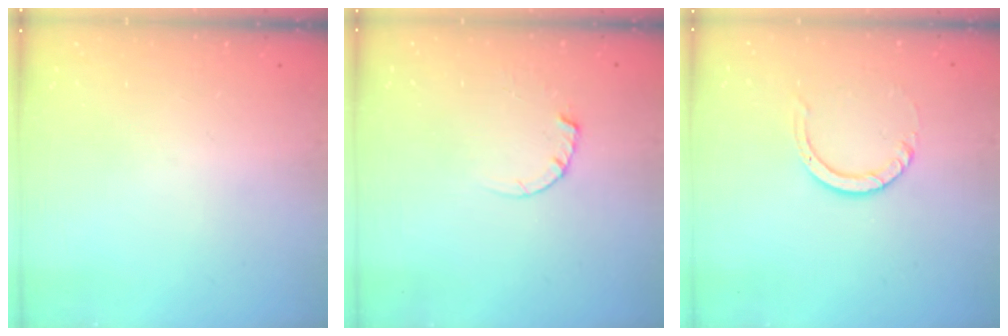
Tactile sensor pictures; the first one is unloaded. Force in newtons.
{"total": 2.4, "press": 2.4, "slide": 0.3}
{"total": 3.6, "press": 3.6, "slide": 0.4}